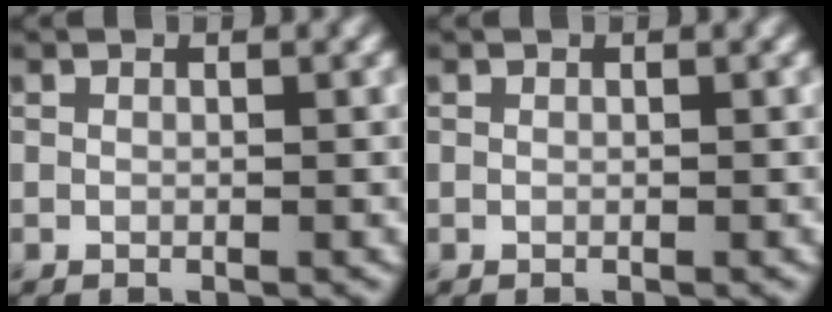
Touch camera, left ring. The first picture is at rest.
{"total": 0.0}